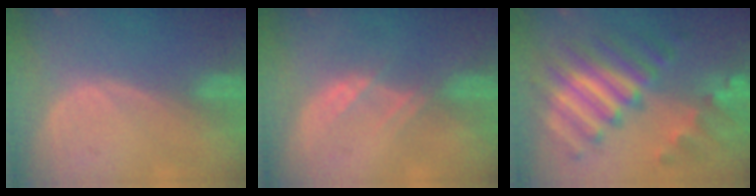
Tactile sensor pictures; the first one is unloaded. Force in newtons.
{"total": 2.3, "press": 2.3, "slide": 0.2}
{"total": 11.9, "press": 11.8, "slide": 1.0}